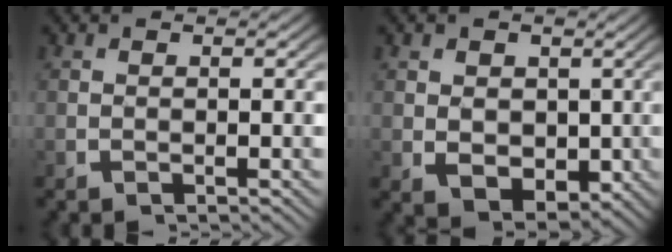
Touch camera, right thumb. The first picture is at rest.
{"total": 5.5, "force": [0.1, 4.2, 3.5], "torque": [-0.081, -0.038, 0.022]}